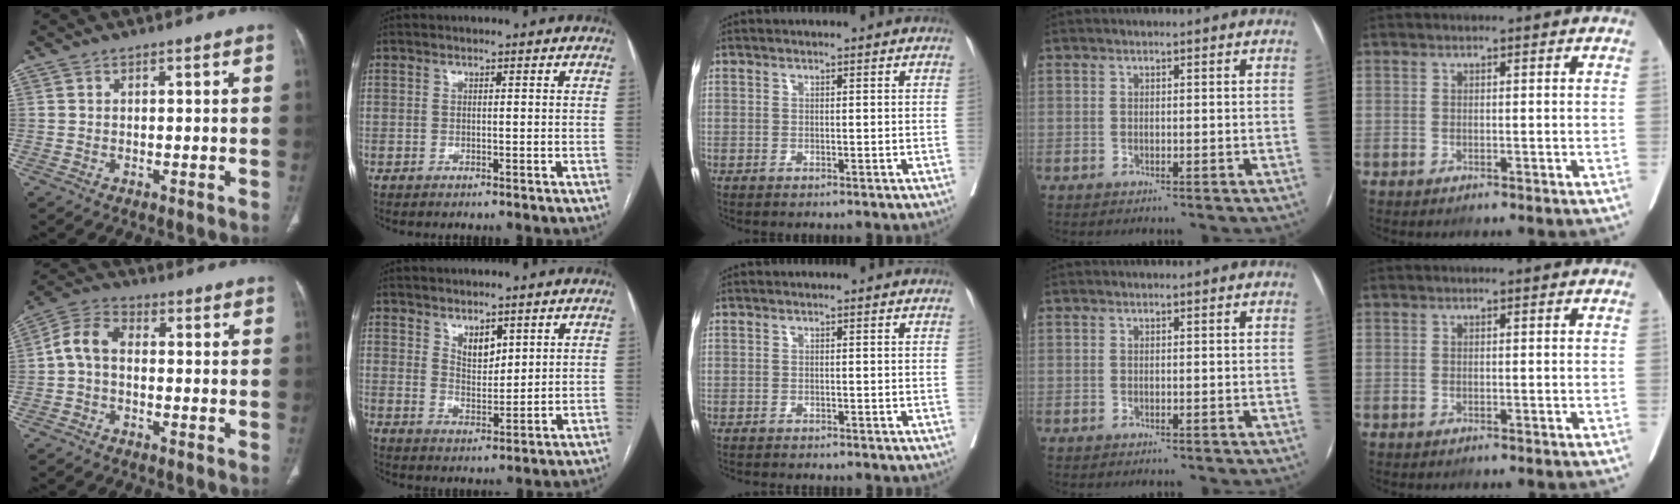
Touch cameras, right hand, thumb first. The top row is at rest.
{"thumb": {"total": 6.5, "force": [-0.5, 4.4, 4.8], "torque": [-0.088, 0.022, -0.022]}, "index": {"total": 4.0, "force": [2.6, 2.0, 2.3], "torque": [-0.041, -0.006, 0.055]}, "middle": {"total": 3.2, "force": [-2.9, 0.6, 1.2], "torque": [-0.018, -0.005, -0.038]}}